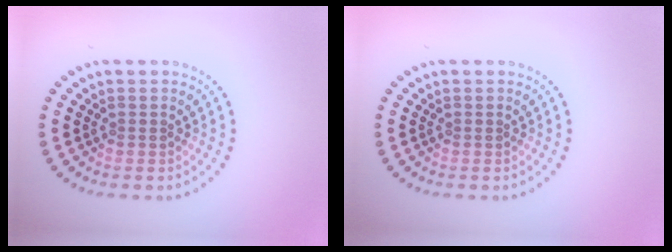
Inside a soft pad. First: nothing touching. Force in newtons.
{"total": 0.0}